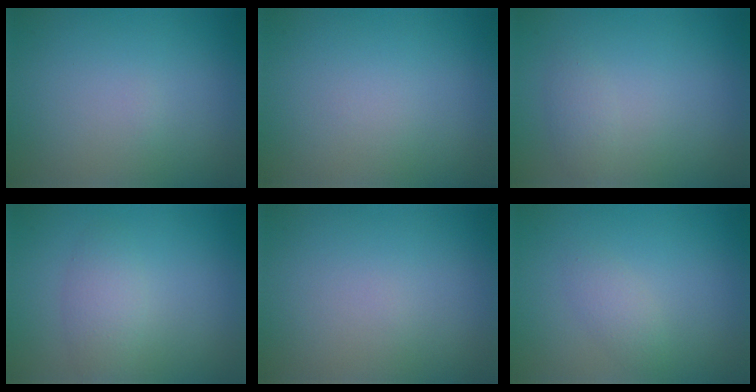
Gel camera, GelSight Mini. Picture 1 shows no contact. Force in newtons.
{"total": 0.0}
{"total": 1.2, "press": 1.2, "slide": 0.0}
{"total": 2.1, "press": 2.1, "slide": 0.1}
{"total": 0.0}
{"total": 1.3, "press": 1.3, "slide": 0.0}